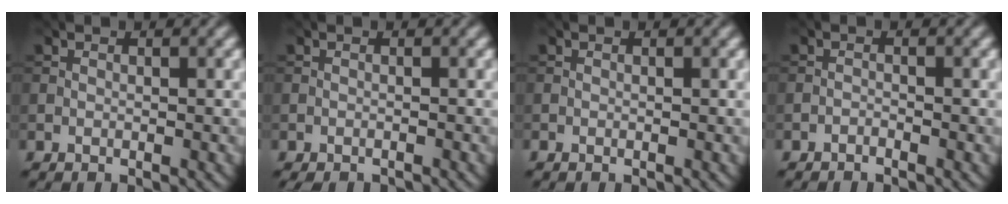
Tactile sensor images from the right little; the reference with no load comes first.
{"total": 1.7, "force": [-1.6, 0.3, 0.5], "torque": [-0.004, -0.005, -0.024]}
{"total": 0.0}
{"total": 0.0}